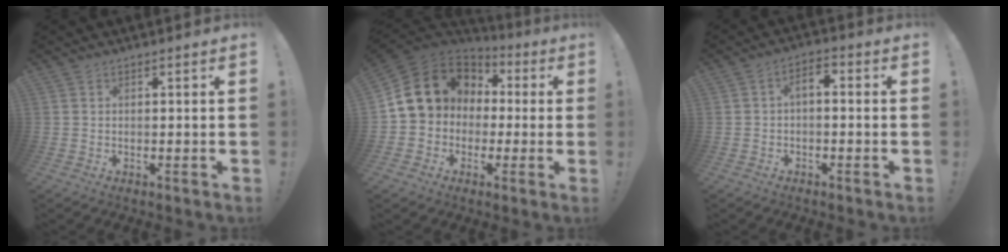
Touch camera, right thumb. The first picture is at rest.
{"total": 15.5, "force": [3.3, 13.4, 7.1], "torque": [-0.111, 0.000, 0.088]}
{"total": 3.6, "force": [-1.3, 1.8, 2.8], "torque": [-0.060, 0.006, -0.026]}